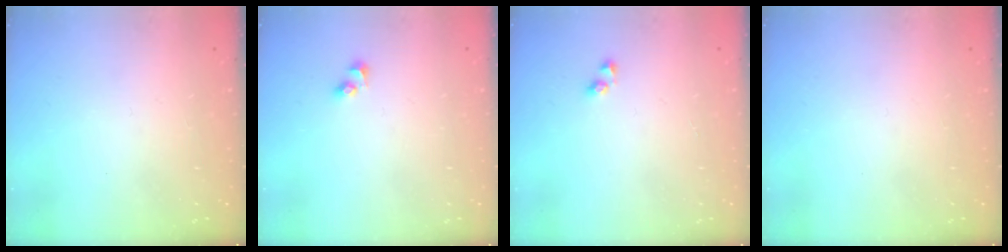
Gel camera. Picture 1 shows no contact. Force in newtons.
{"total": 2.7, "press": 2.5, "slide": 1.2}
{"total": 2.4, "press": 2.0, "slide": 1.3}
{"total": 0.0}